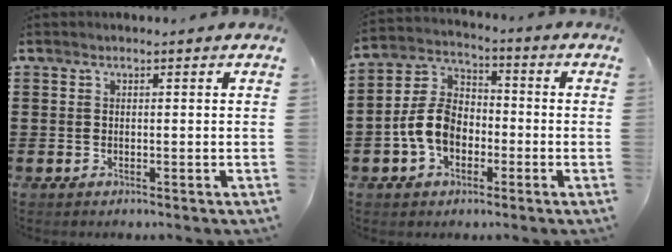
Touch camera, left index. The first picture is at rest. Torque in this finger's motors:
{"motor_torque": [1.47, 0.67, 0.47, 0.12]}